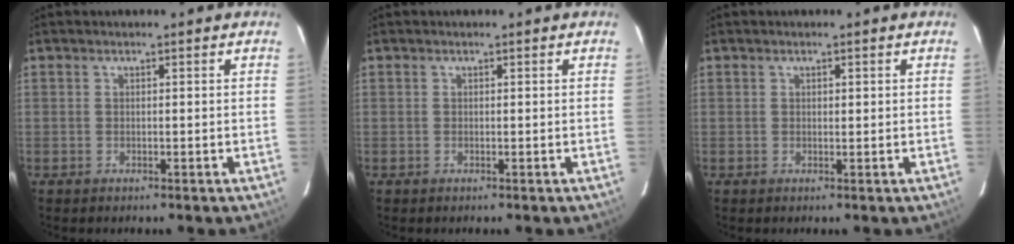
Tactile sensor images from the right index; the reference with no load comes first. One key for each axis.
{"total": 0.0}
{"total": 0.6, "fx": 0.2, "fy": 0.3, "fz": 0.5, "tx": -0.008, "ty": 0.000, "tz": 0.004}